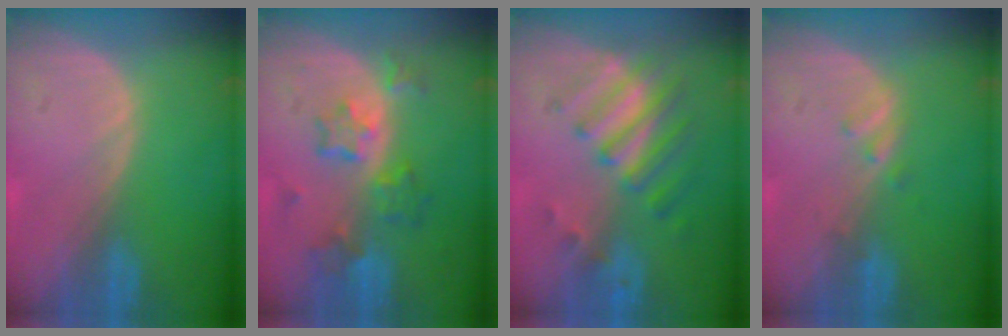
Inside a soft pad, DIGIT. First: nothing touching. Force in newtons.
{"total": 7.3, "press": 6.5, "slide": 3.3}
{"total": 7.8, "press": 7.0, "slide": 3.4}
{"total": 1.4, "press": 1.4, "slide": 0.2}